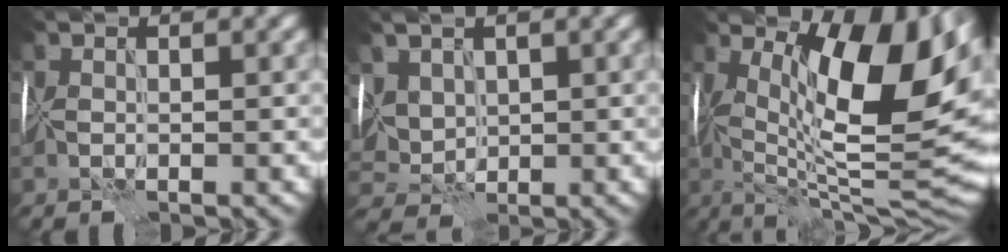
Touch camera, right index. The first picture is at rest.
{"total": 3.0, "force": [1.4, 2.4, 1.2], "torque": [-0.039, 0.001, 0.034]}
{"total": 16.5, "force": [3.5, 6.1, 15.0], "torque": [-0.204, 0.009, 0.065]}